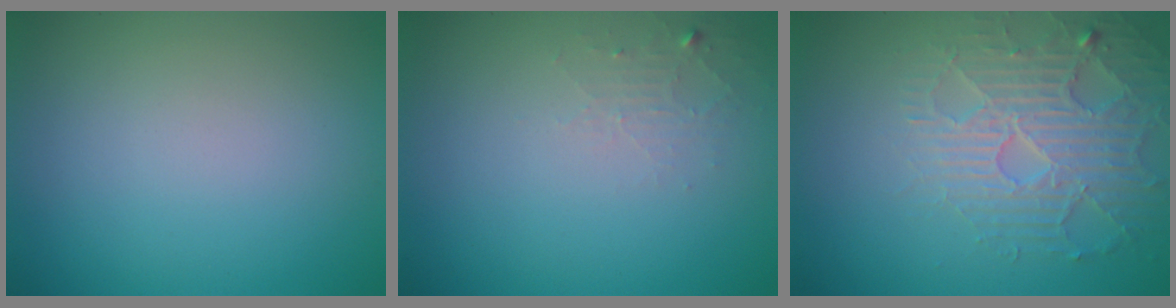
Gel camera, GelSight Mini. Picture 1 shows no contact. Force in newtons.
{"total": 1.3, "press": 1.3, "slide": 0.2}
{"total": 4.7, "press": 4.1, "slide": 2.4}